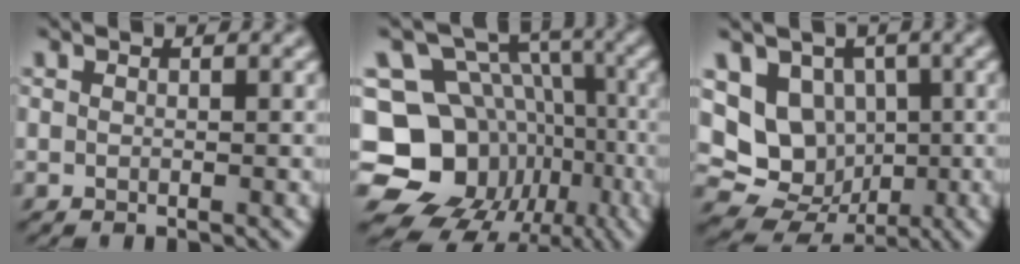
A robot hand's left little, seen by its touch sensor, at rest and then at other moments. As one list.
[{"total": 16.2, "force": [-5.7, 13.9, 6.0], "torque": [-0.130, -0.005, -0.104]}, {"total": 8.9, "force": [0.4, 7.8, 4.3], "torque": [-0.069, 0.000, -0.017]}]